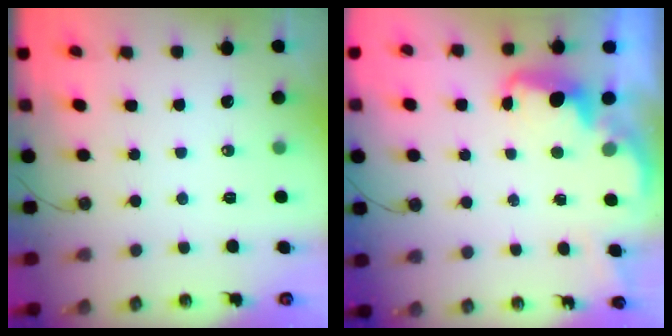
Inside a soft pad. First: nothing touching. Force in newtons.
{"total": 2.1, "press": 2.0, "slide": 0.6}